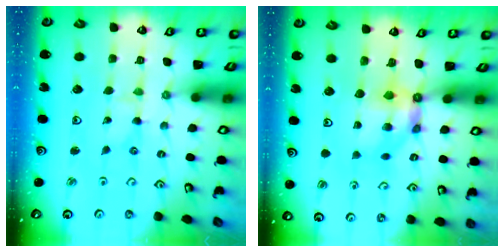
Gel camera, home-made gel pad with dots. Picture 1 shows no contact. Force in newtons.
{"total": 6.7, "press": 6.7, "slide": 0.2}